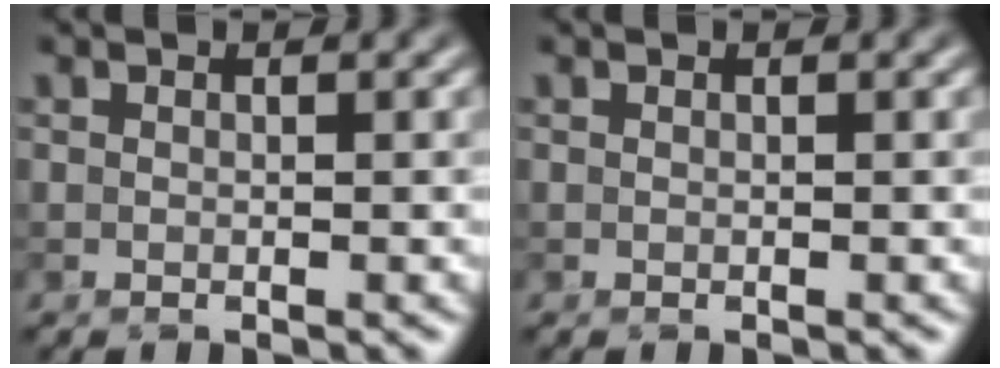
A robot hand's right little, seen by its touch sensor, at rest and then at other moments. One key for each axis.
{"total": 0.0}